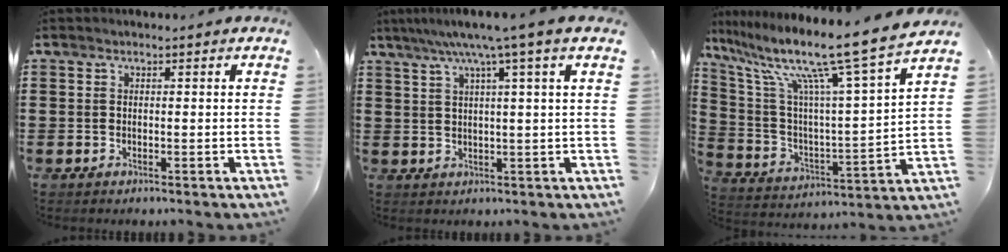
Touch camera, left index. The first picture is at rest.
{"total": 5.8, "force": [3.3, -0.8, 4.7], "torque": [-0.101, -0.006, 0.050]}
{"total": 13.3, "force": [10.3, -0.5, 8.3], "torque": [-0.189, -0.075, 0.158]}